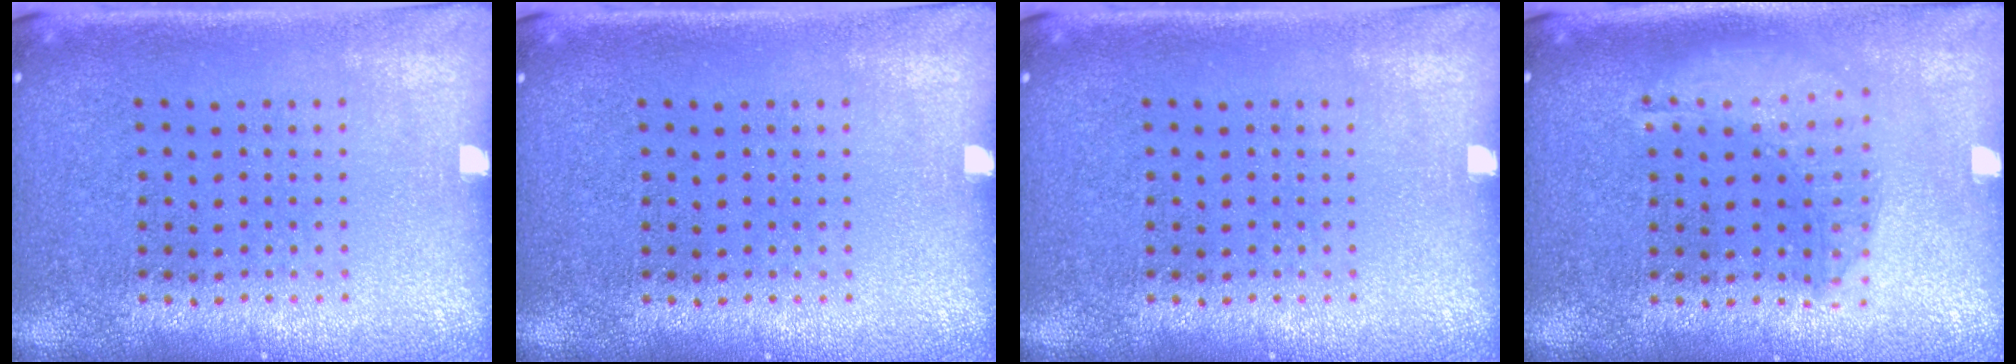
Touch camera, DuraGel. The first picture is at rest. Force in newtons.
{"total": 0.0}
{"total": 0.0}
{"total": 1.4, "press": 1.3, "slide": 0.5}